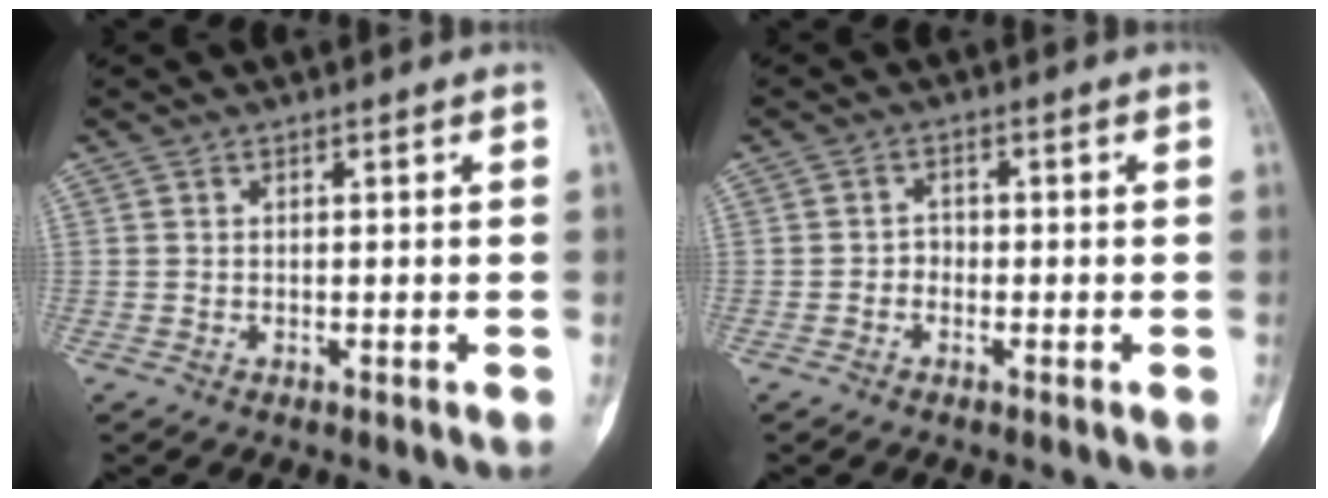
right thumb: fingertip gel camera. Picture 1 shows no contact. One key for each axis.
{"total": 1.7, "fx": -0.7, "fy": 1.4, "fz": 0.7, "tx": 0.001, "ty": 0.008, "tz": -0.019}